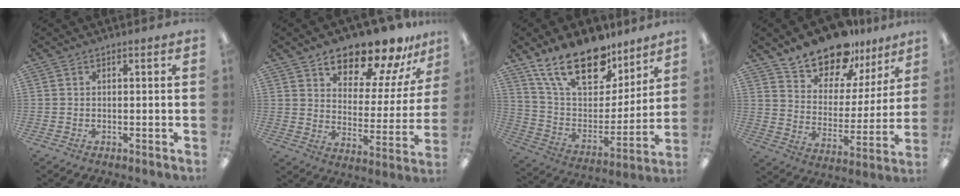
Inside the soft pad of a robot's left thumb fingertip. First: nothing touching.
{"total": 15.7, "force": [13.9, 5.2, 5.3], "torque": [-0.091, -0.111, 0.243]}
{"total": 21.8, "force": [15.4, 10.4, 11.4], "torque": [-0.208, -0.085, 0.279]}
{"total": 15.8, "force": [13.8, 6.6, 3.9], "torque": [-0.085, -0.108, 0.256]}